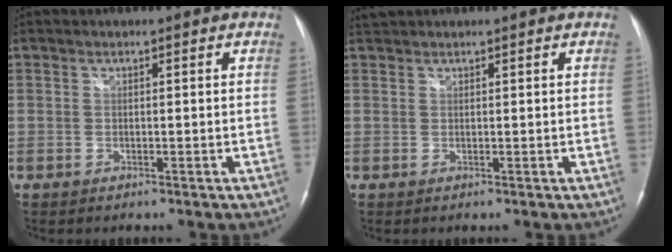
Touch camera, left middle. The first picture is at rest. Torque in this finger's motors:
{"motor_torque": [0.18, -0.11, -0.08, 0.01]}